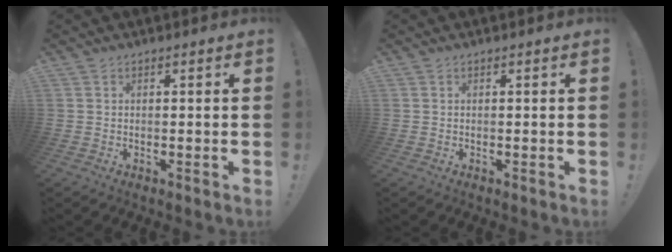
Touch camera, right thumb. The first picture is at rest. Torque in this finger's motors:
{"motor_torque": [0.00, 0.00, 0.01, 0.00, 0.00]}